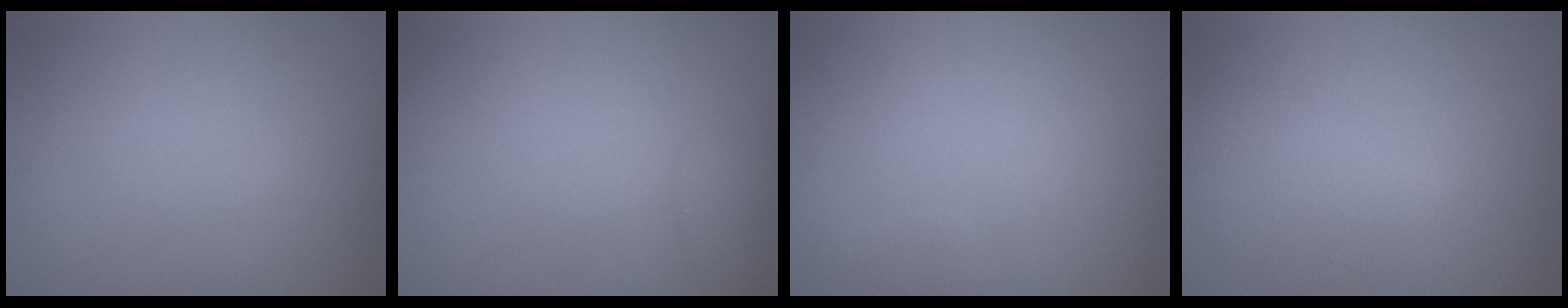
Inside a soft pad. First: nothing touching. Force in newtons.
{"total": 1.3, "press": 1.3, "slide": 0.0}
{"total": 0.6, "press": 0.6, "slide": 0.1}
{"total": 3.0, "press": 3.0, "slide": 0.3}